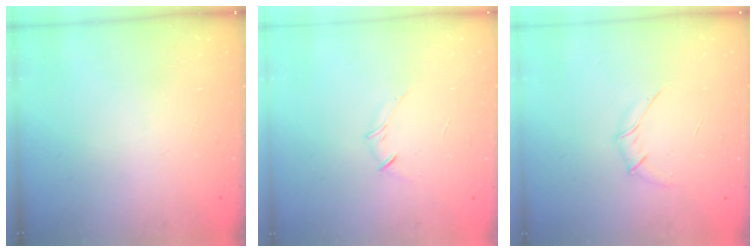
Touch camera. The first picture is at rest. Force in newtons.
{"total": 3.8, "press": 3.7, "slide": 0.9}
{"total": 4.0, "press": 3.8, "slide": 1.1}